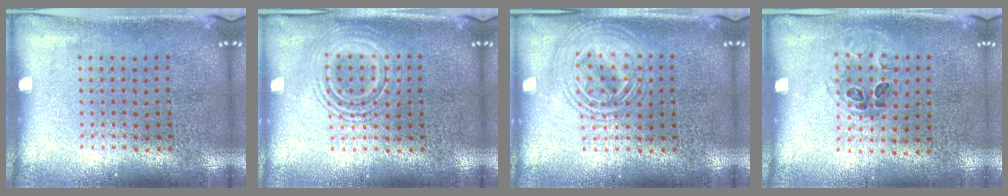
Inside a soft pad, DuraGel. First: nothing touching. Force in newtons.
{"total": 1.9, "press": 1.9, "slide": 0.3}
{"total": 2.8, "press": 2.8, "slide": 0.4}
{"total": 1.0, "press": 0.7, "slide": 0.7}